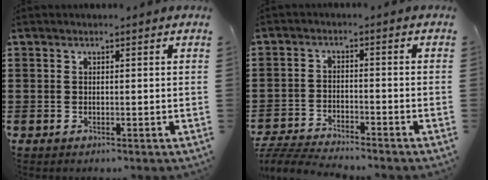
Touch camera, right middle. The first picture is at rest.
{"total": 4.7, "force": [-4.6, 0.3, 0.6], "torque": [-0.024, 0.000, -0.099]}